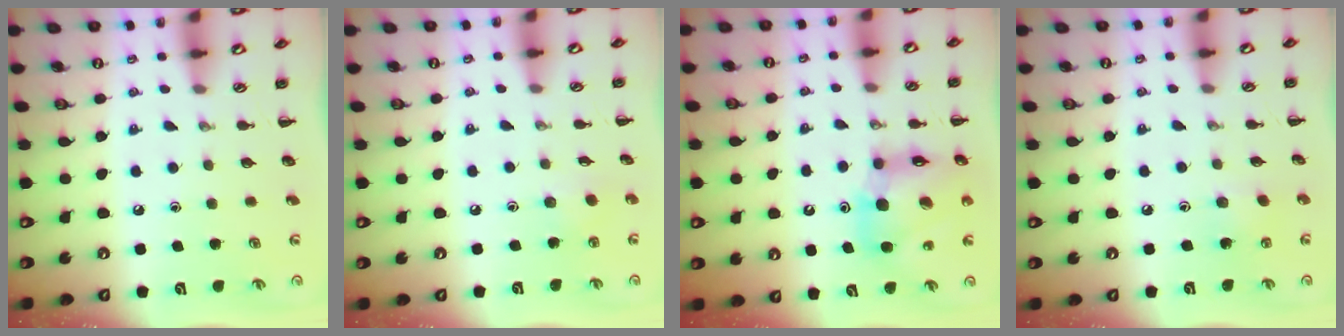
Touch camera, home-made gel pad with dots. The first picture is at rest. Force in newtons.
{"total": 2.3, "press": 2.2, "slide": 0.8}
{"total": 13.9, "press": 13.3, "slide": 4.0}
{"total": 3.6, "press": 3.4, "slide": 1.1}